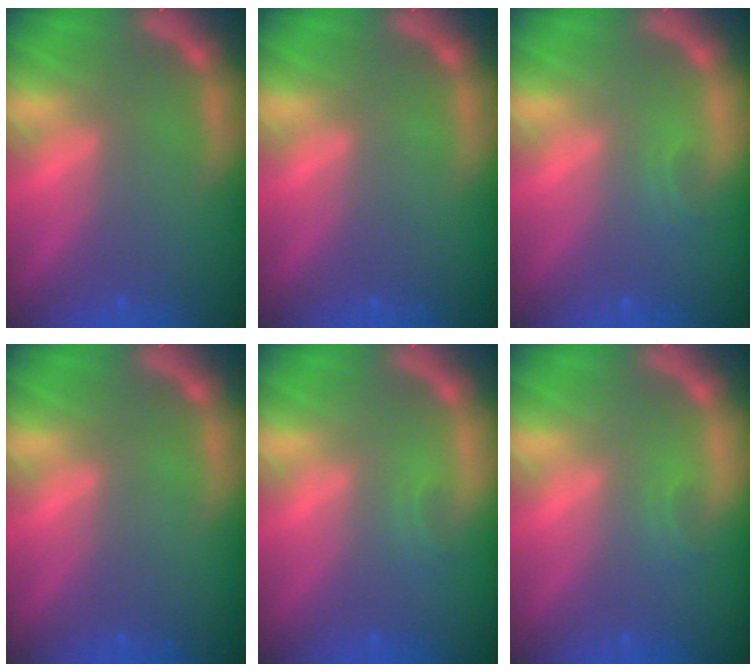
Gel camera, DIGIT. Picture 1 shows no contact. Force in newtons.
{"total": 0.0}
{"total": 0.9}
{"total": 0.0}
{"total": 0.9}
{"total": 0.9}